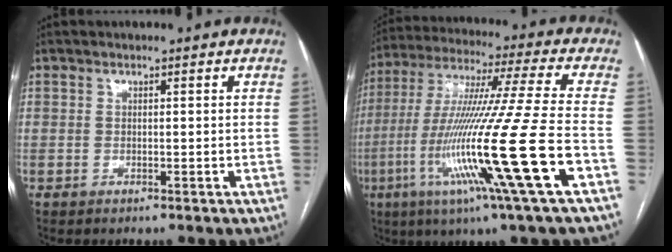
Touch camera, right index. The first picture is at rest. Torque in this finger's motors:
{"motor_torque": [0.76, -0.52, 1.05, 0.21]}